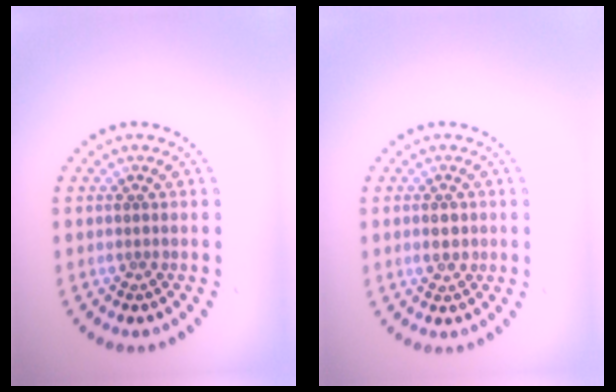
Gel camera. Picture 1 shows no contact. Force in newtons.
{"total": 1.5, "press": 1.5, "slide": 0.0}